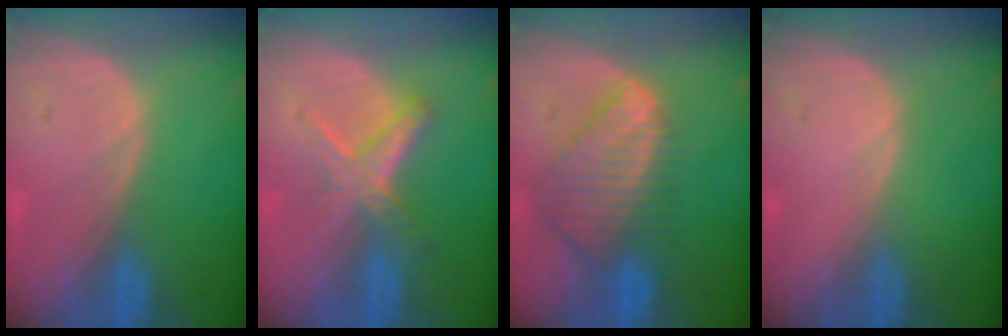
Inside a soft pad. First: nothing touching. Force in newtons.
{"total": 5.6, "press": 5.4, "slide": 1.5}
{"total": 9.0, "press": 7.7, "slide": 4.7}
{"total": 0.0}